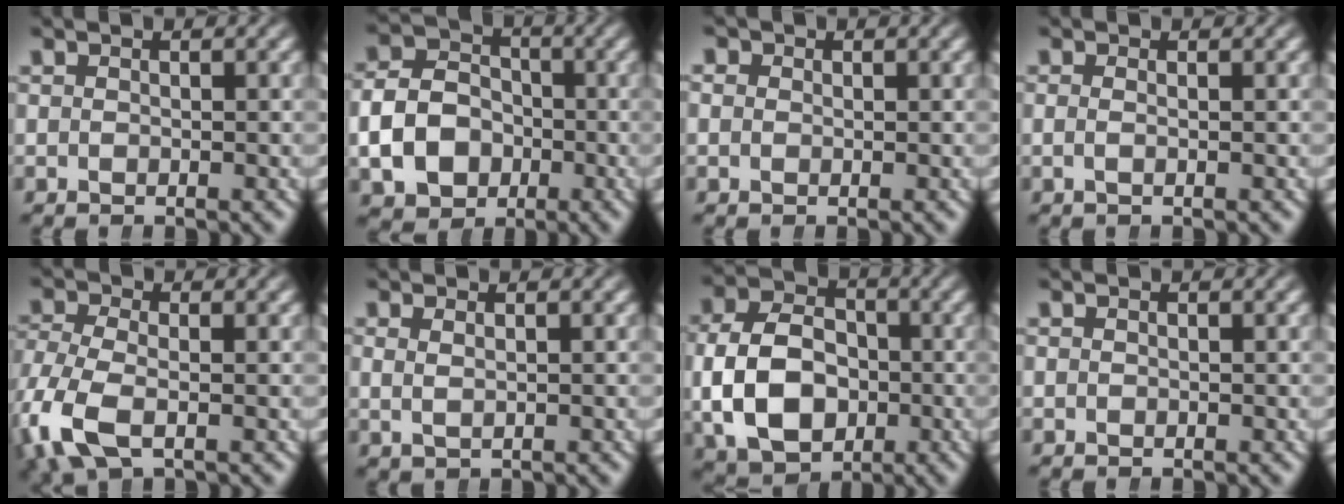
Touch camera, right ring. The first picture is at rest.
{"total": 8.7, "force": [-2.0, 7.5, 3.9], "torque": [-0.079, -0.022, -0.034]}
{"total": 2.1, "force": [0.4, 1.9, 0.8], "torque": [-0.023, 0.002, 0.000]}
{"total": 0.9, "force": [-0.1, -0.1, 0.8], "torque": [-0.022, -0.007, -0.001]}
{"total": 5.1, "force": [-1.5, 3.2, 3.7], "torque": [-0.113, -0.029, -0.012]}
{"total": 1.0, "force": [0.5, 0.1, 0.9], "torque": [-0.016, -0.005, 0.016]}
{"total": 10.4, "force": [-1.1, 8.2, 6.3], "torque": [-0.126, -0.025, -0.013]}
{"total": 0.0}